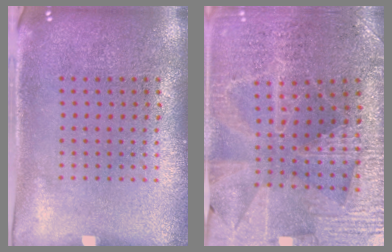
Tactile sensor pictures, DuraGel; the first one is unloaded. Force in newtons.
{"total": 3.2, "press": 3.1, "slide": 0.5}